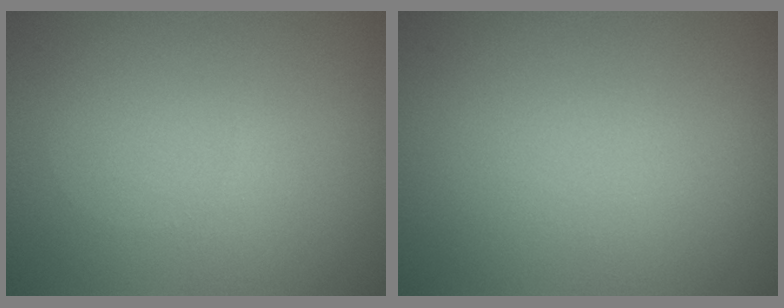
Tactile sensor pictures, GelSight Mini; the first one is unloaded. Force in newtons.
{"total": 0.0}